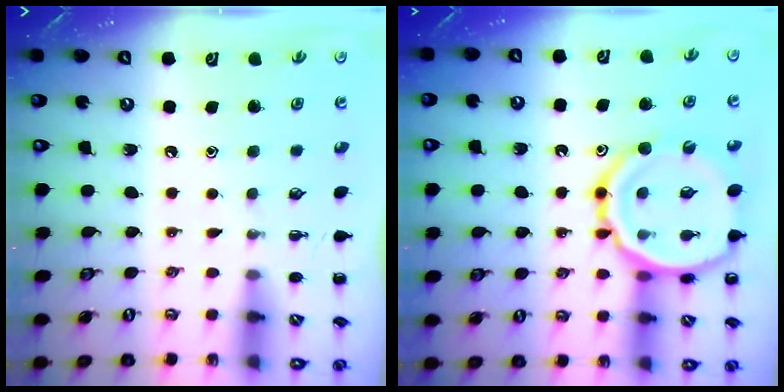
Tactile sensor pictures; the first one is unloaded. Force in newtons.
{"total": 18.1, "press": 18.0, "slide": 2.0}